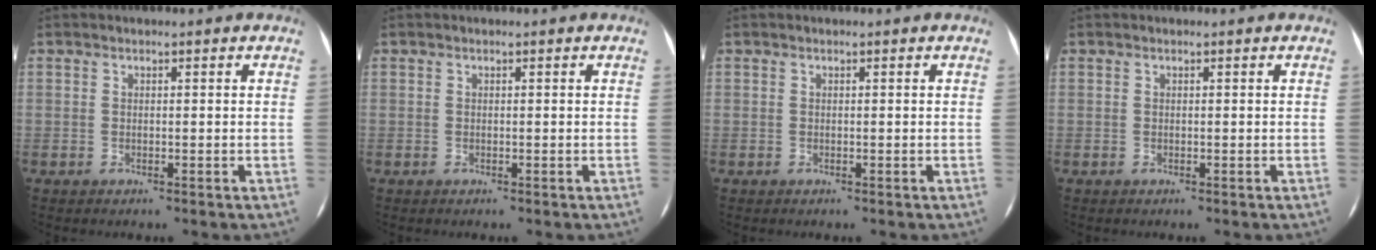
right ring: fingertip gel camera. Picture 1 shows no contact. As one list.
[{"total": 0.0}, {"total": 0.0}, {"total": 0.0}]